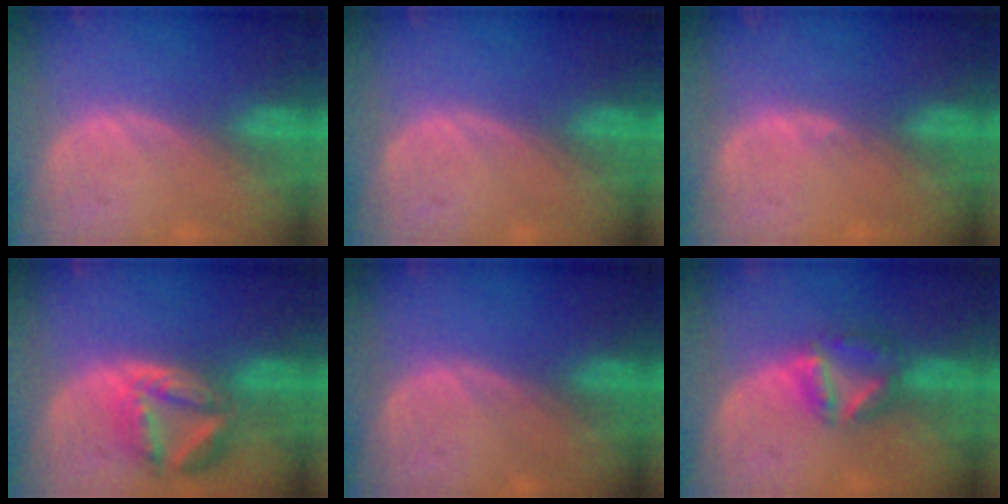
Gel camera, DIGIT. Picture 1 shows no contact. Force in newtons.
{"total": 0.0}
{"total": 0.6, "press": 0.5, "slide": 0.3}
{"total": 8.0, "press": 7.1, "slide": 3.7}
{"total": 0.0}
{"total": 6.1, "press": 5.5, "slide": 2.7}